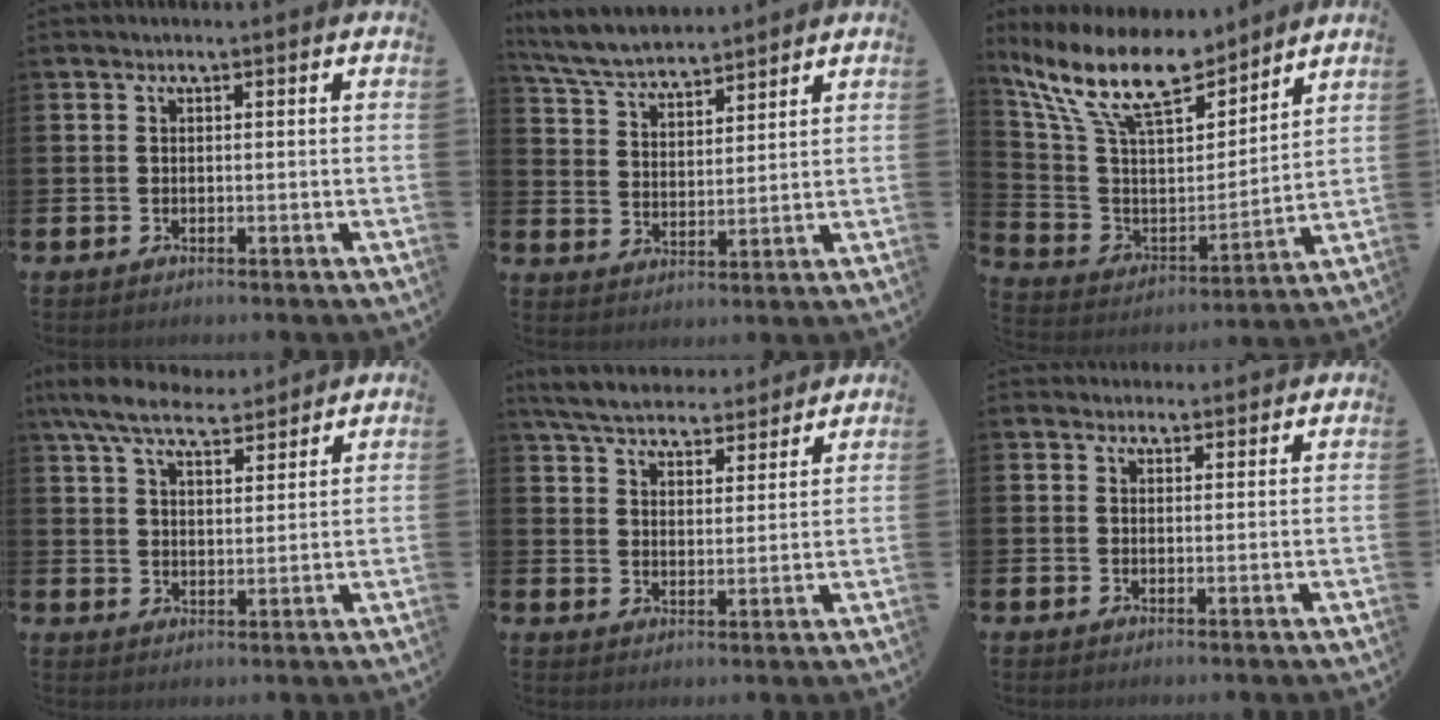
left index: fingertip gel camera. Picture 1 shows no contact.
{"total": 5.9, "force": [5.7, 1.1, 1.1], "torque": [-0.051, -0.026, 0.103]}
{"total": 13.7, "force": [11.4, 4.3, 6.3], "torque": [-0.176, -0.058, 0.206]}
{"total": 7.9, "force": [7.1, 2.1, 2.8], "torque": [-0.075, -0.024, 0.130]}
{"total": 5.8, "force": [5.5, 1.3, 1.1], "torque": [-0.052, -0.029, 0.099]}
{"total": 1.9, "force": [1.8, 0.6, -0.2], "torque": [0.008, -0.007, 0.032]}